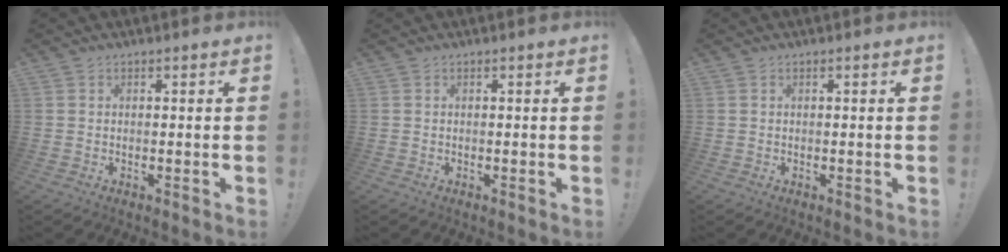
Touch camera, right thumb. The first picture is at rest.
{"total": 0.0}
{"total": 0.0}